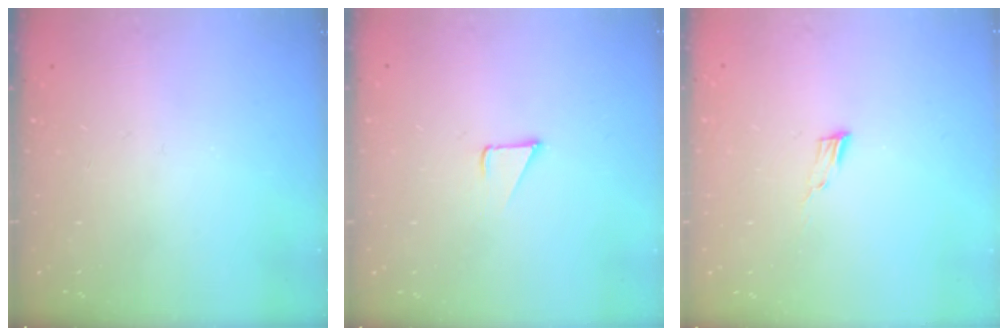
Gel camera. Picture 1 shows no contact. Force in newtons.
{"total": 2.8, "press": 2.8, "slide": 0.2}
{"total": 4.4, "press": 4.3, "slide": 1.0}